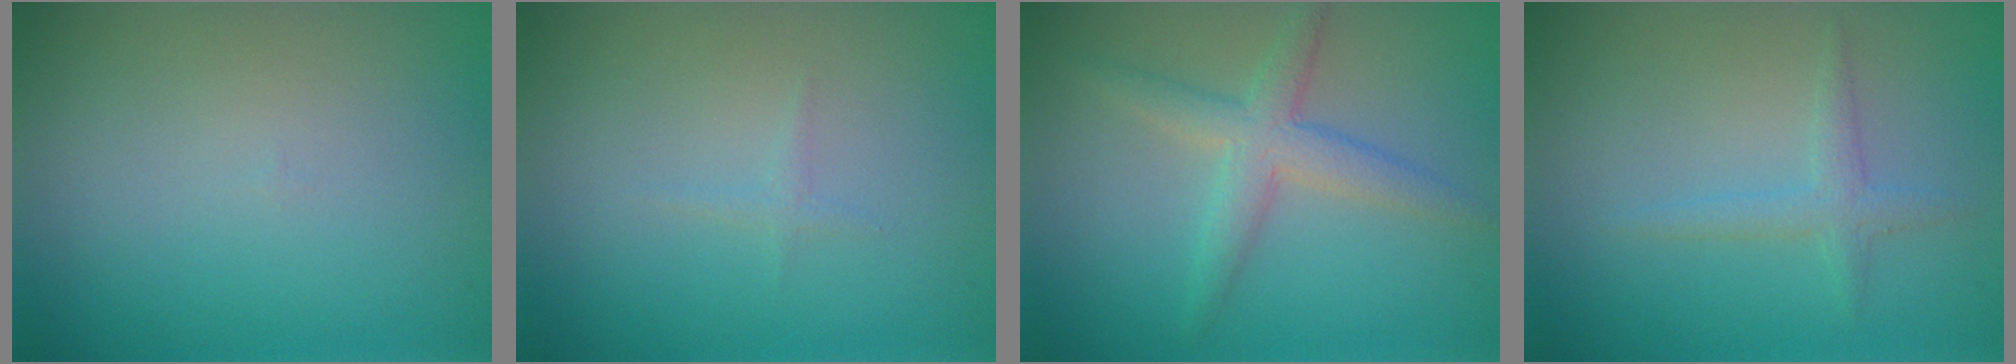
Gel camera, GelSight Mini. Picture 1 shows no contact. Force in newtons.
{"total": 1.0, "press": 0.9, "slide": 0.2}
{"total": 3.5, "press": 3.5, "slide": 0.1}
{"total": 1.6, "press": 1.6, "slide": 0.1}